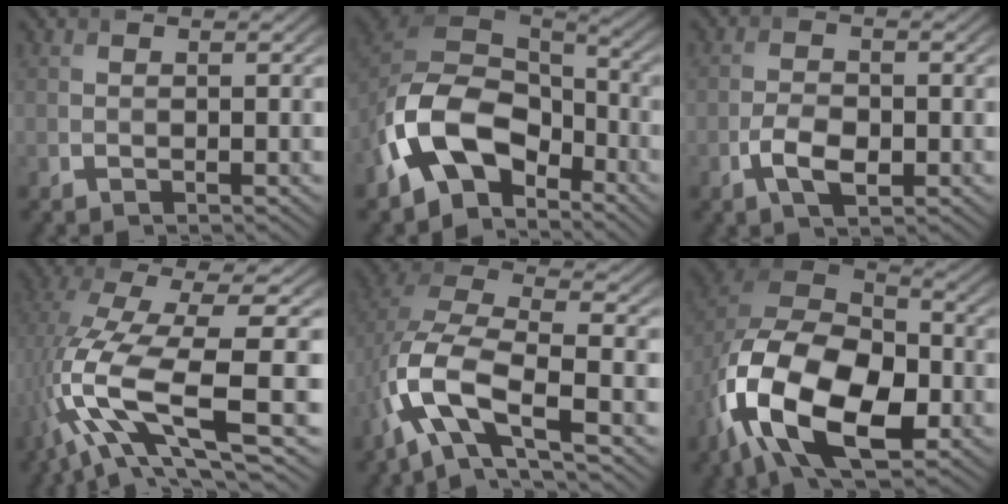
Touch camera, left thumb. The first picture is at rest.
{"total": 14.5, "force": [-6.9, 9.1, 9.0], "torque": [-0.211, -0.022, -0.141]}
{"total": 4.0, "force": [-1.5, 2.2, 3.0], "torque": [-0.063, -0.002, -0.033]}
{"total": 13.5, "force": [-2.5, 3.4, 12.9], "torque": [-0.267, 0.003, -0.039]}
{"total": 12.5, "force": [-4.8, 5.2, 10.3], "torque": [-0.236, -0.009, -0.098]}
{"total": 18.6, "force": [-7.7, 11.0, 12.9], "torque": [-0.290, -0.045, -0.137]}